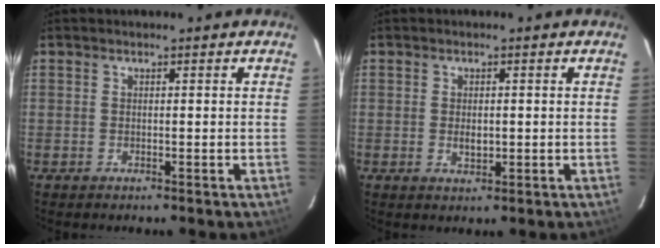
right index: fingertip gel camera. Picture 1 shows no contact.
{"total": 2.3, "force": [-0.2, 1.4, 1.8], "torque": [-0.028, -0.002, -0.001]}